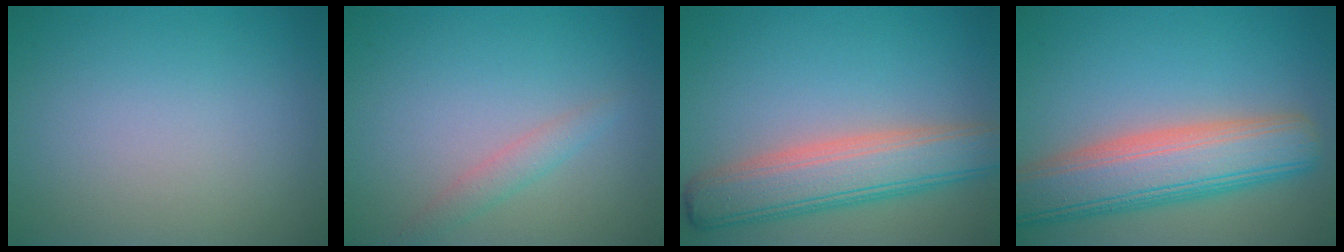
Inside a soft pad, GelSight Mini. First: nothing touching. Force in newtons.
{"total": 1.5, "press": 1.5, "slide": 0.1}
{"total": 6.8, "press": 6.8, "slide": 0.5}
{"total": 8.8, "press": 8.7, "slide": 0.9}